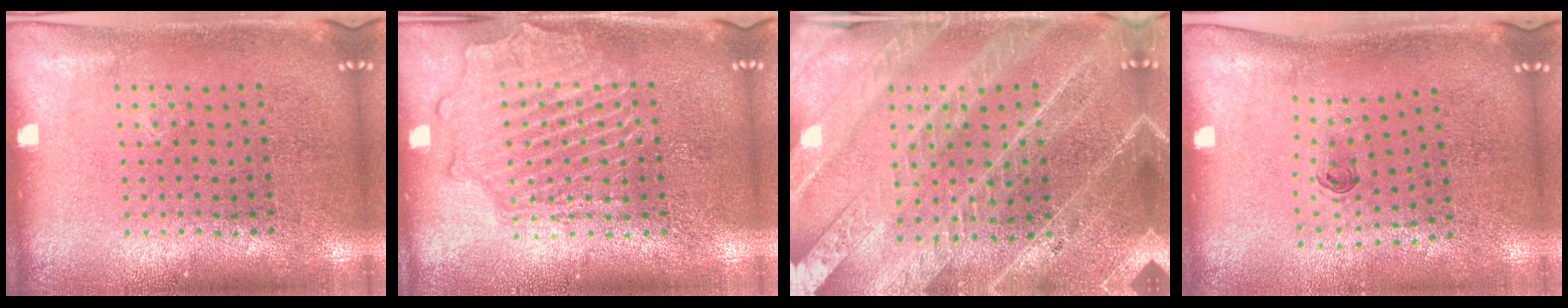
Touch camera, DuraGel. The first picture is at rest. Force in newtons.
{"total": 2.9, "press": 2.9, "slide": 0.3}
{"total": 4.1, "press": 3.7, "slide": 1.6}
{"total": 0.6, "press": 0.3, "slide": 0.5}